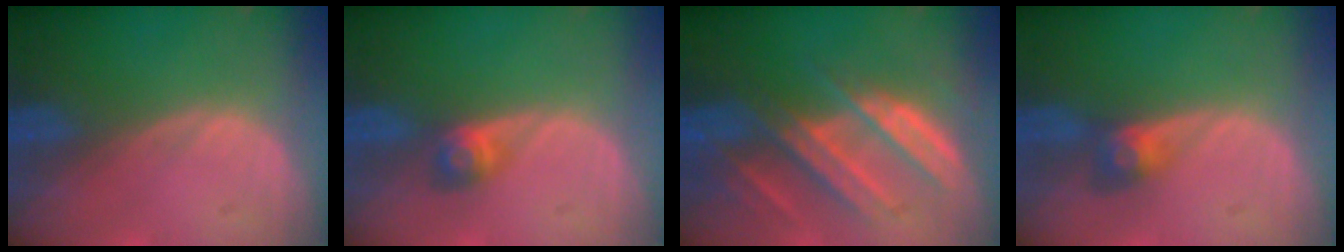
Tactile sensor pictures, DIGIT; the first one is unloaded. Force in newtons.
{"total": 2.8, "press": 2.6, "slide": 1.2}
{"total": 9.0, "press": 8.2, "slide": 3.7}
{"total": 3.0, "press": 2.7, "slide": 1.4}